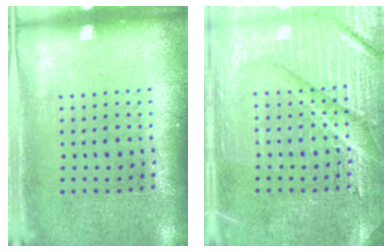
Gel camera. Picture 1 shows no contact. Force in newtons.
{"total": 4.2, "press": 4.2, "slide": 0.5}